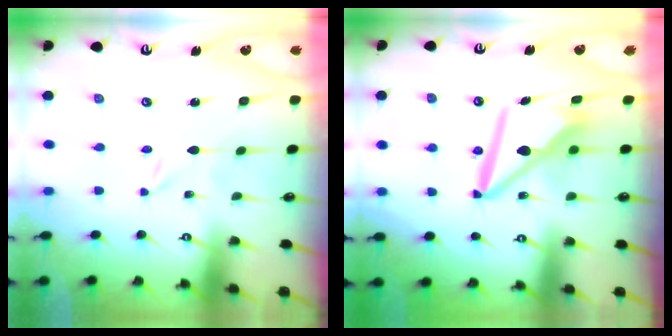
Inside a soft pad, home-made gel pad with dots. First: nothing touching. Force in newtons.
{"total": 11.0, "press": 11.0, "slide": 1.3}